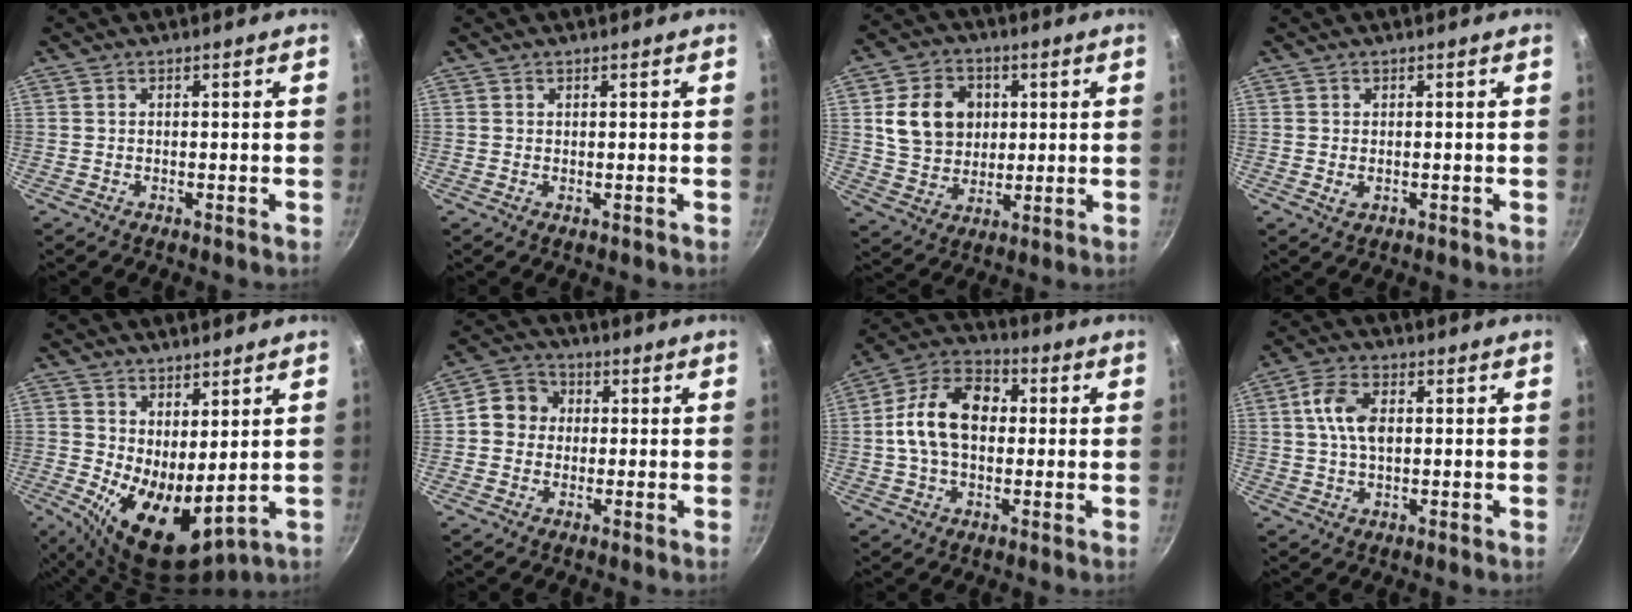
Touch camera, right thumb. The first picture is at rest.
{"total": 0.0}
{"total": 14.9, "force": [3.0, 12.1, 8.2], "torque": [-0.122, 0.001, 0.055]}
{"total": 1.6, "force": [-0.2, 1.1, 1.2], "torque": [-0.020, -0.002, -0.001]}
{"total": 10.6, "force": [1.9, 5.1, 9.1], "torque": [-0.123, -0.036, 0.049]}
{"total": 6.7, "force": [0.4, 6.1, 2.9], "torque": [-0.017, 0.014, -0.012]}
{"total": 14.4, "force": [0.8, 9.9, 10.4], "torque": [-0.152, 0.030, -0.005]}
{"total": 7.2, "force": [1.1, 4.2, 5.8], "torque": [-0.104, 0.010, 0.015]}